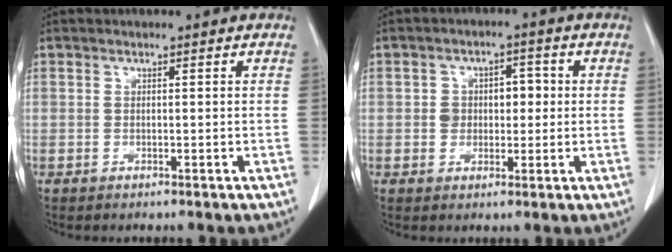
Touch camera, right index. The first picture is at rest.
{"total": 4.7, "force": [0.4, 3.4, 3.3], "torque": [-0.043, 0.023, 0.013]}